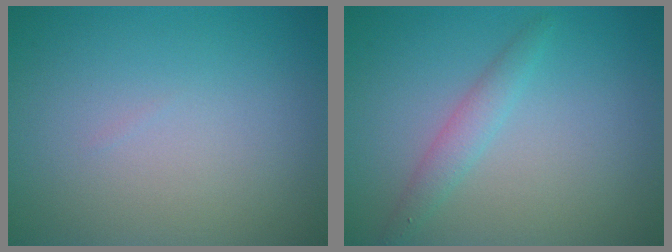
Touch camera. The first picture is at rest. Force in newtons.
{"total": 1.8, "press": 1.8, "slide": 0.1}